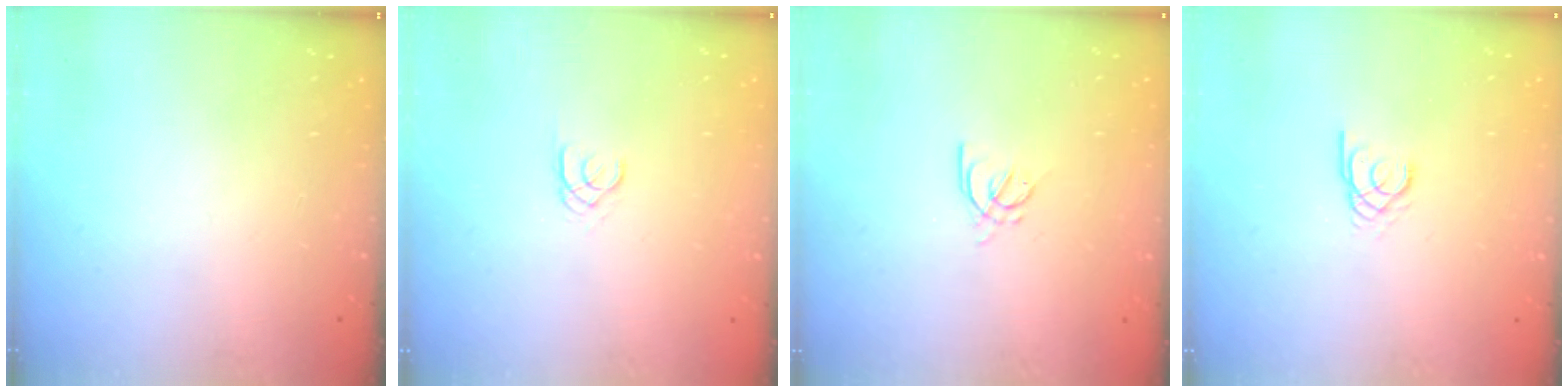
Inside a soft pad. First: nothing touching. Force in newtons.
{"total": 1.8, "press": 1.7, "slide": 0.2}
{"total": 3.7, "press": 3.6, "slide": 0.7}
{"total": 1.8, "press": 1.8, "slide": 0.2}